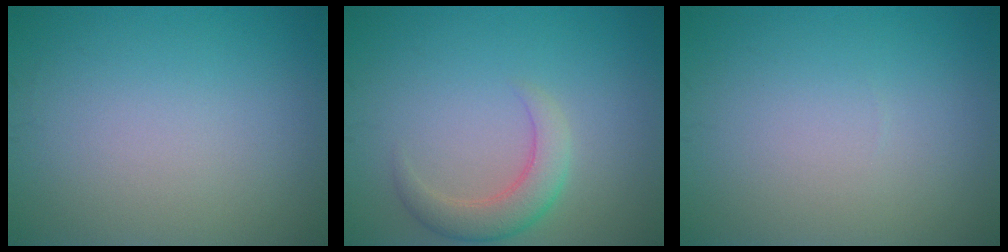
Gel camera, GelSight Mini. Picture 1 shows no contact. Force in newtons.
{"total": 3.2, "press": 3.2, "slide": 0.5}
{"total": 0.0}